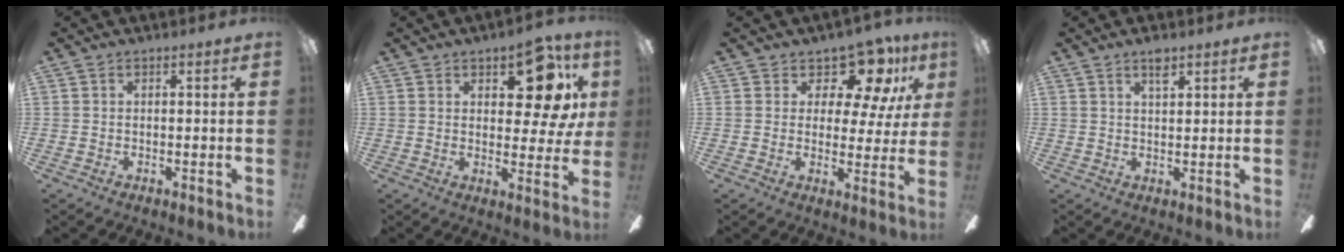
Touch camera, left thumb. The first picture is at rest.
{"total": 13.2, "force": [5.9, 6.3, 9.9], "torque": [-0.124, -0.017, 0.099]}
{"total": 11.5, "force": [8.3, 5.6, 5.8], "torque": [-0.093, -0.055, 0.150]}
{"total": 3.5, "force": [2.5, 1.0, 2.3], "torque": [-0.037, -0.003, 0.040]}